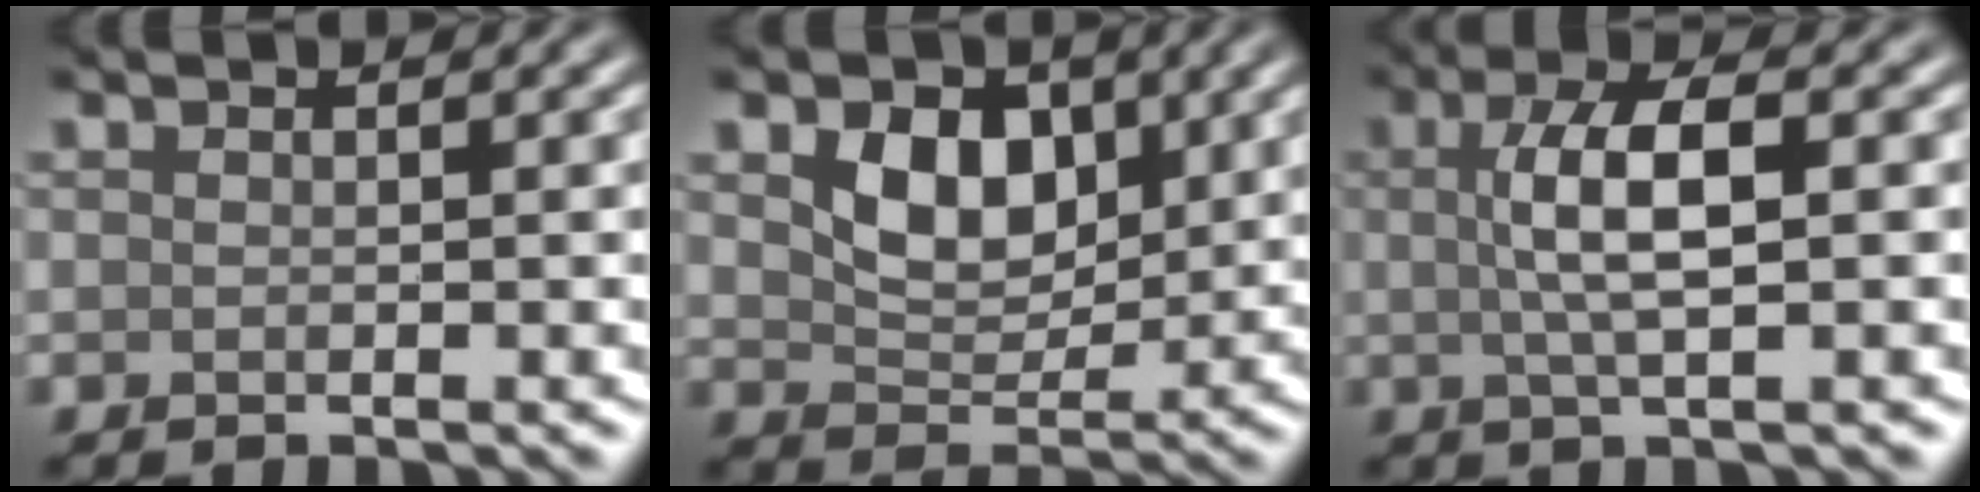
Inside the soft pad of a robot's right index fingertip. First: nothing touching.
{"total": 4.5, "force": [1.8, 3.0, 2.8], "torque": [-0.059, -0.006, 0.030]}
{"total": 4.4, "force": [0.4, 1.1, 4.2], "torque": [-0.081, 0.007, 0.007]}